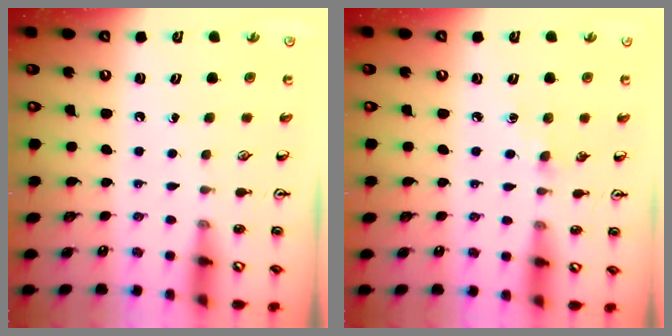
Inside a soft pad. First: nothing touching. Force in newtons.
{"total": 3.4, "press": 3.4, "slide": 0.5}